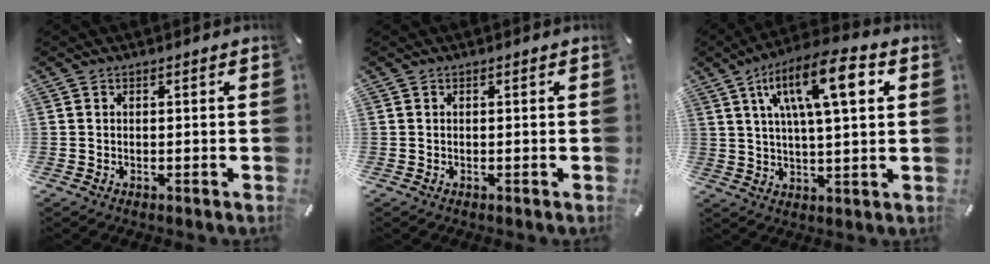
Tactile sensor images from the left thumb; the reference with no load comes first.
{"total": 0.0}
{"total": 15.9, "force": [6.3, 5.2, 13.7], "torque": [-0.231, -0.001, 0.099]}